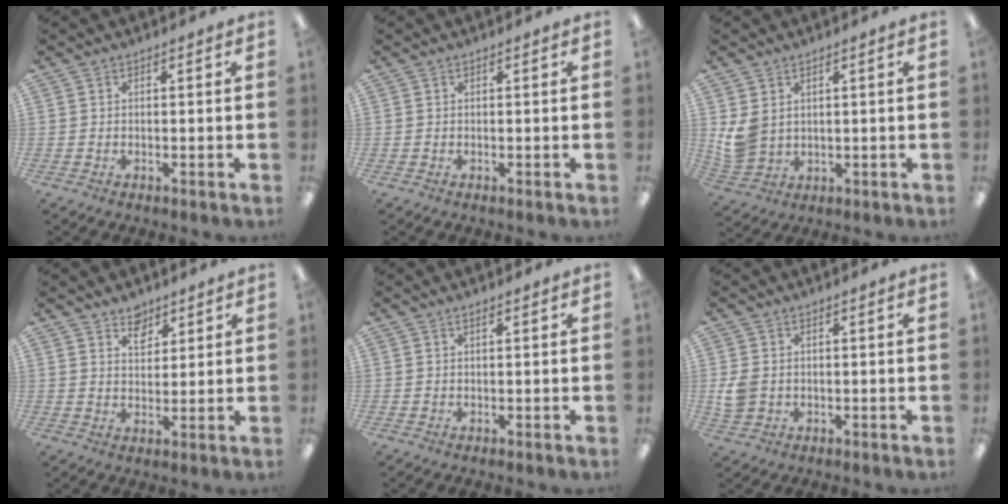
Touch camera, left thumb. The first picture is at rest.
{"total": 0.0}
{"total": 5.7, "force": [2.3, 4.3, 2.9], "torque": [-0.066, -0.002, 0.049]}
{"total": 5.2, "force": [4.0, 2.9, 1.4], "torque": [-0.008, -0.023, 0.070]}
{"total": 0.7, "force": [0.5, 0.1, 0.5], "torque": [-0.010, 0.002, 0.008]}
{"total": 4.2, "force": [0.4, 3.5, 2.2], "torque": [-0.048, 0.005, 0.009]}